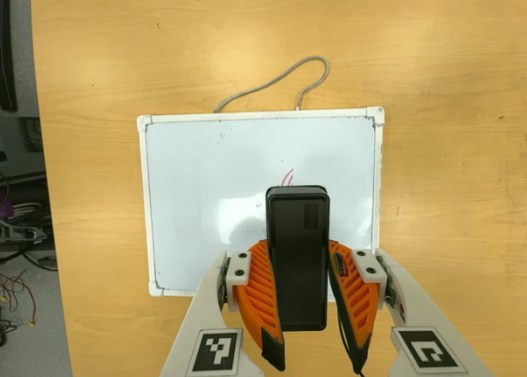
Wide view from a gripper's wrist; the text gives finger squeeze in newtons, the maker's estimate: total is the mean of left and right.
{"total": 7.7, "left": 5.9, "right": 9.6}